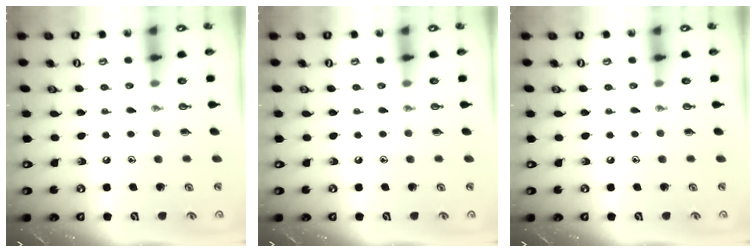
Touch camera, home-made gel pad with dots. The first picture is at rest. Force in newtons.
{"total": 0.0}
{"total": 0.0}